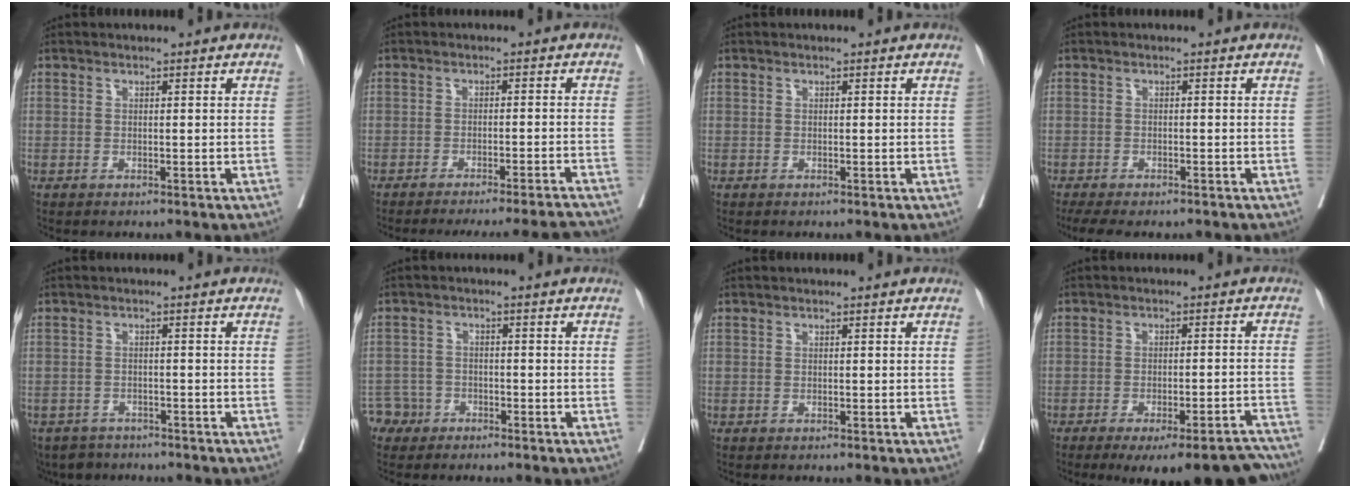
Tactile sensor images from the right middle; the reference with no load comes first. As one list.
[{"total": 14.0, "force": [-13.3, -1.2, 4.1], "torque": [-0.054, -0.012, -0.170]}, {"total": 0.0}, {"total": 7.4, "force": [-6.1, 2.2, 3.5], "torque": [-0.053, -0.006, -0.088]}, {"total": 5.3, "force": [-4.6, 2.5, 0.3], "torque": [0.004, -0.004, -0.073]}, {"total": 3.4, "force": [-2.3, 2.4, -0.7], "torque": [0.011, 0.009, -0.048]}, {"total": 0.0}, {"total": 16.2, "force": [-14.3, 2.6, 7.3], "torque": [-0.050, 0.007, -0.181]}]